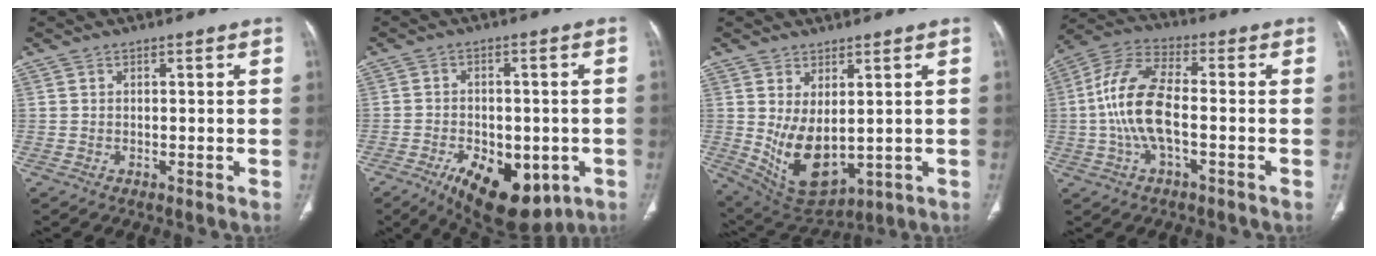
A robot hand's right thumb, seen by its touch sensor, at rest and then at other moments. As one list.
[{"total": 15.6, "force": [-7.0, 8.4, 11.2], "torque": [-0.151, 0.009, -0.089]}, {"total": 11.0, "force": [0.3, 6.1, 9.2], "torque": [-0.153, -0.020, 0.039]}, {"total": 12.5, "force": [-1.6, 5.3, 11.2], "torque": [-0.246, 0.035, -0.033]}]